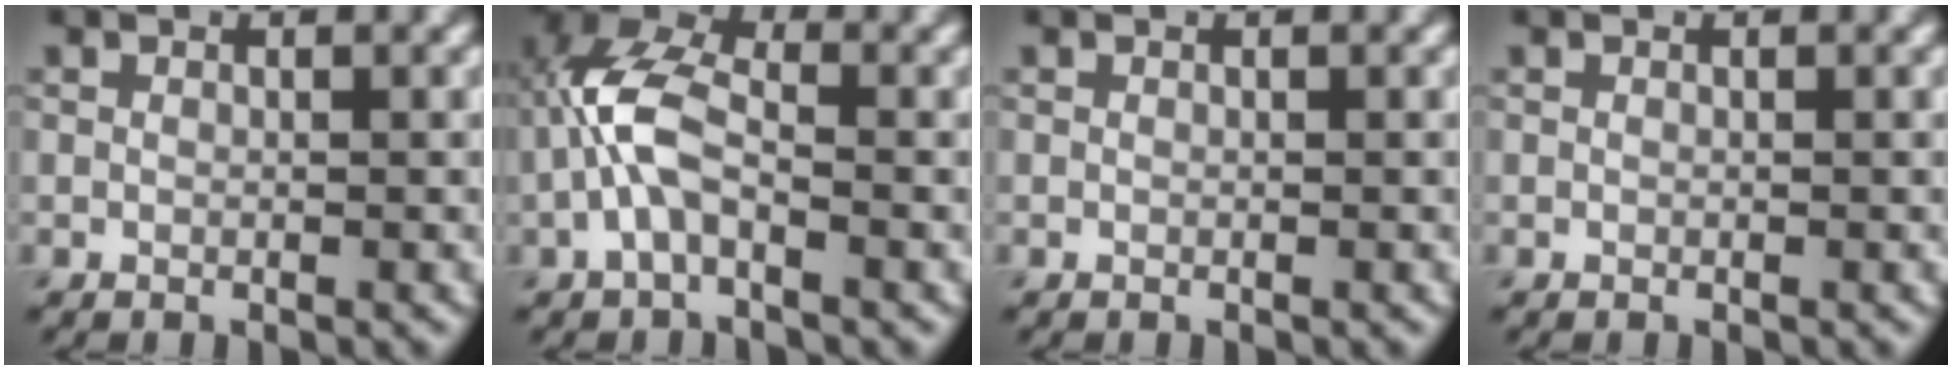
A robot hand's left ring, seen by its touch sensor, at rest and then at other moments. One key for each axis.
{"total": 5.2, "fx": -1.3, "fy": 2.5, "fz": 4.4, "tx": -0.105, "ty": 0.018, "tz": -0.034}
{"total": 0.0}
{"total": 0.0}